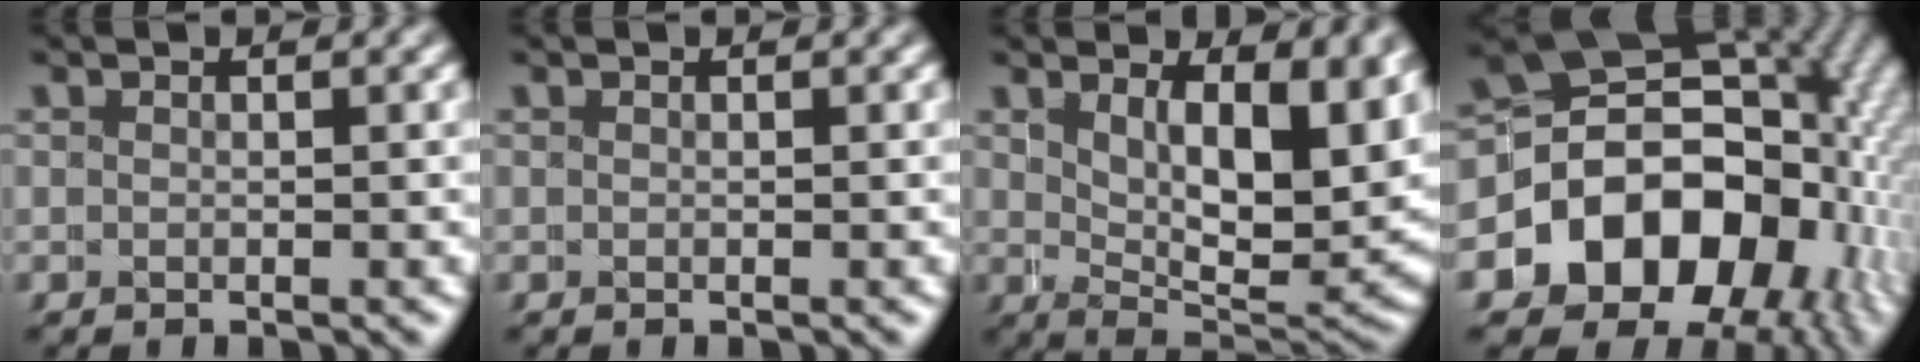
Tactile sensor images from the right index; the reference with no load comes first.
{"total": 0.0}
{"total": 9.2, "force": [2.5, 3.1, 8.3], "torque": [-0.100, -0.009, 0.041]}
{"total": 24.3, "force": [-2.3, 19.1, 14.9], "torque": [-0.286, -0.060, -0.035]}